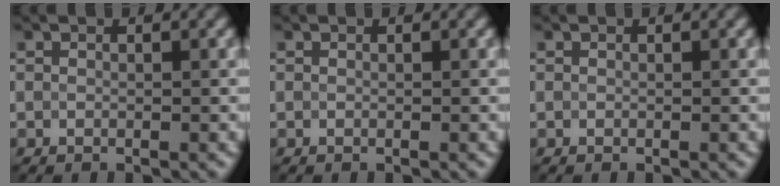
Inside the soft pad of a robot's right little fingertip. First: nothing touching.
{"total": 0.0}
{"total": 0.0}